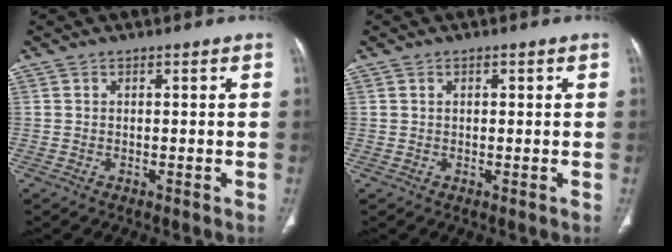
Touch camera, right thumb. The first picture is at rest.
{"total": 0.8, "force": [0.3, 0.5, 0.6], "torque": [-0.010, 0.000, 0.005]}